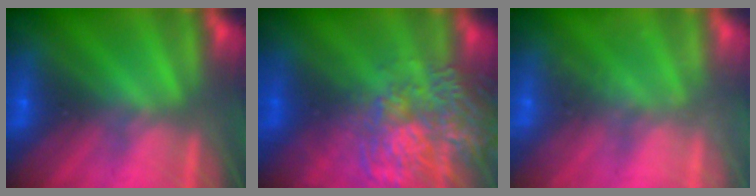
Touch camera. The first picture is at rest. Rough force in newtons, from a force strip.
{"total": 6.6}
{"total": 1.9}